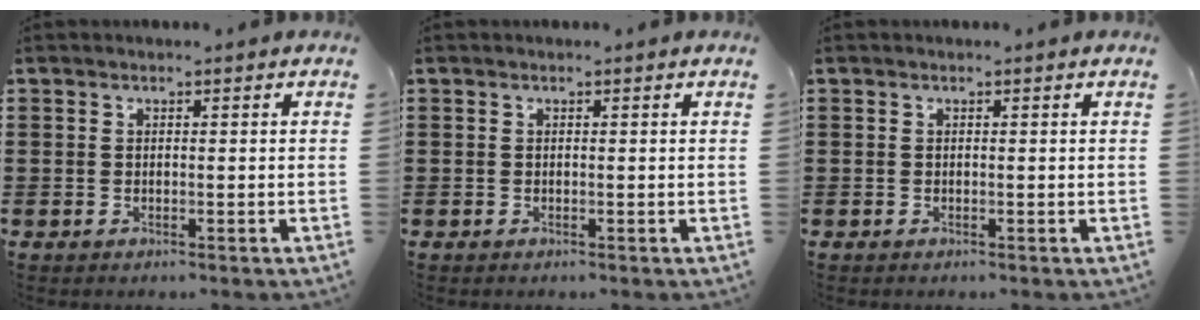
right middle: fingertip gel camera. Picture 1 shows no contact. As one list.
[{"total": 0.0}, {"total": 0.0}]